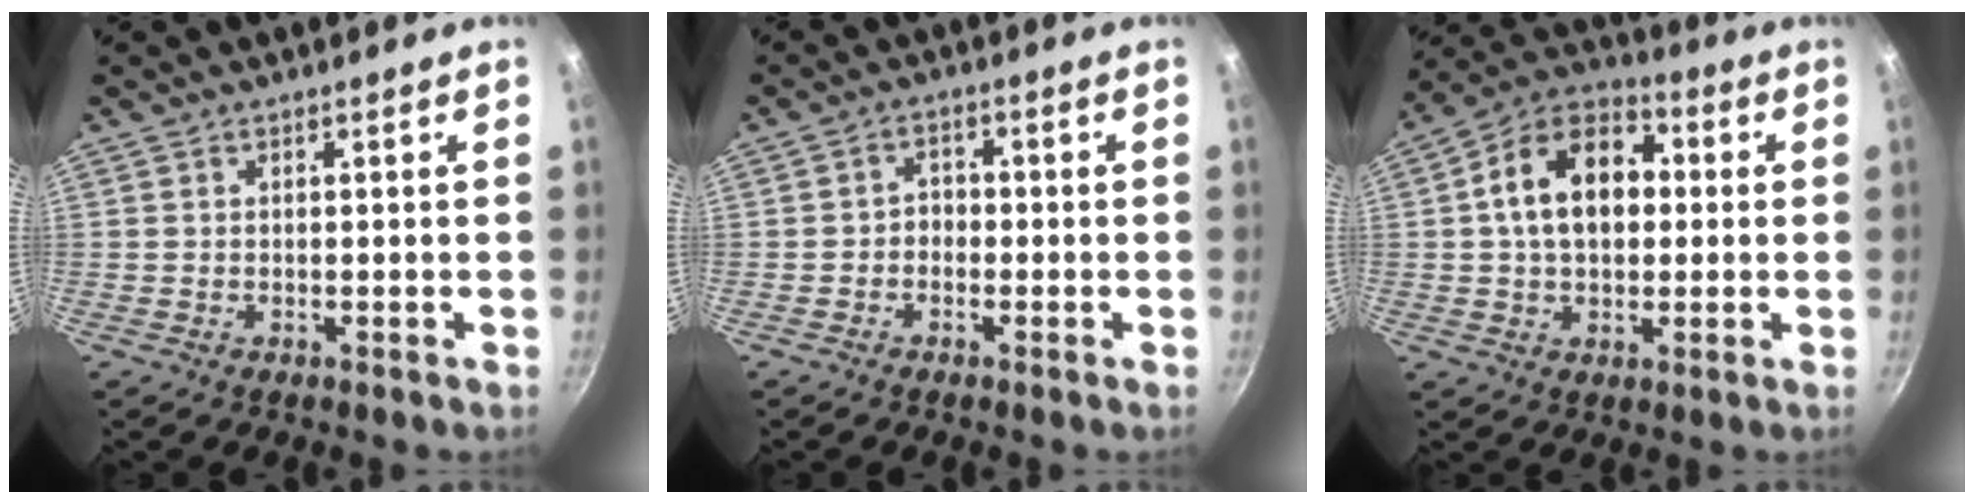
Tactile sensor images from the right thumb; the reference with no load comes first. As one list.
[{"total": 2.5, "force": [-1.0, 2.0, 1.1], "torque": [-0.001, 0.016, -0.021]}, {"total": 15.2, "force": [1.7, 10.4, 11.0], "torque": [-0.147, 0.029, 0.011]}]